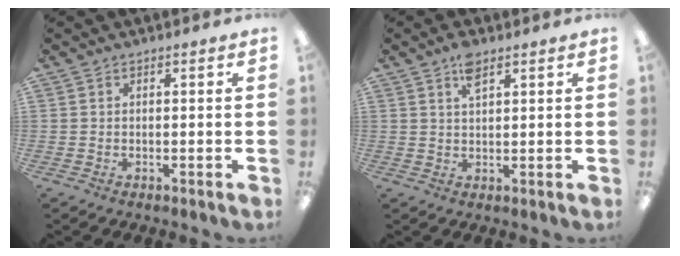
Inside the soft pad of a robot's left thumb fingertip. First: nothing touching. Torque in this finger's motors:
{"motor_torque": [0.61, 0.44, 0.46, -0.40, 0.01]}